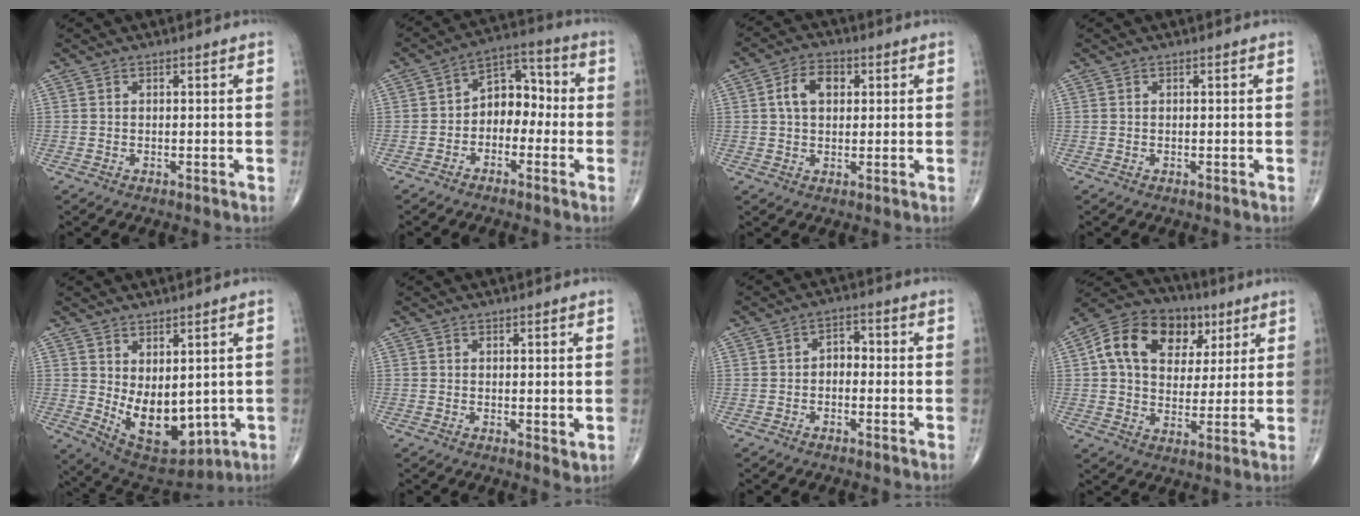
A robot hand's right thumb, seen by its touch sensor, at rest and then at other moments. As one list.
[{"total": 8.2, "force": [-1.6, 6.0, 5.4], "torque": [-0.051, 0.045, -0.044]}, {"total": 6.3, "force": [1.5, 4.2, 4.4], "torque": [-0.069, 0.011, 0.020]}, {"total": 0.0}, {"total": 12.4, "force": [-0.2, 7.0, 10.3], "torque": [-0.130, -0.023, 0.031]}, {"total": 1.9, "force": [0.2, 0.7, 1.8], "torque": [-0.026, -0.010, 0.003]}, {"total": 3.2, "force": [-0.6, 2.3, 2.2], "torque": [-0.020, 0.017, -0.021]}, {"total": 17.7, "force": [6.0, 12.5, 10.9], "torque": [-0.160, 0.008, 0.094]}]